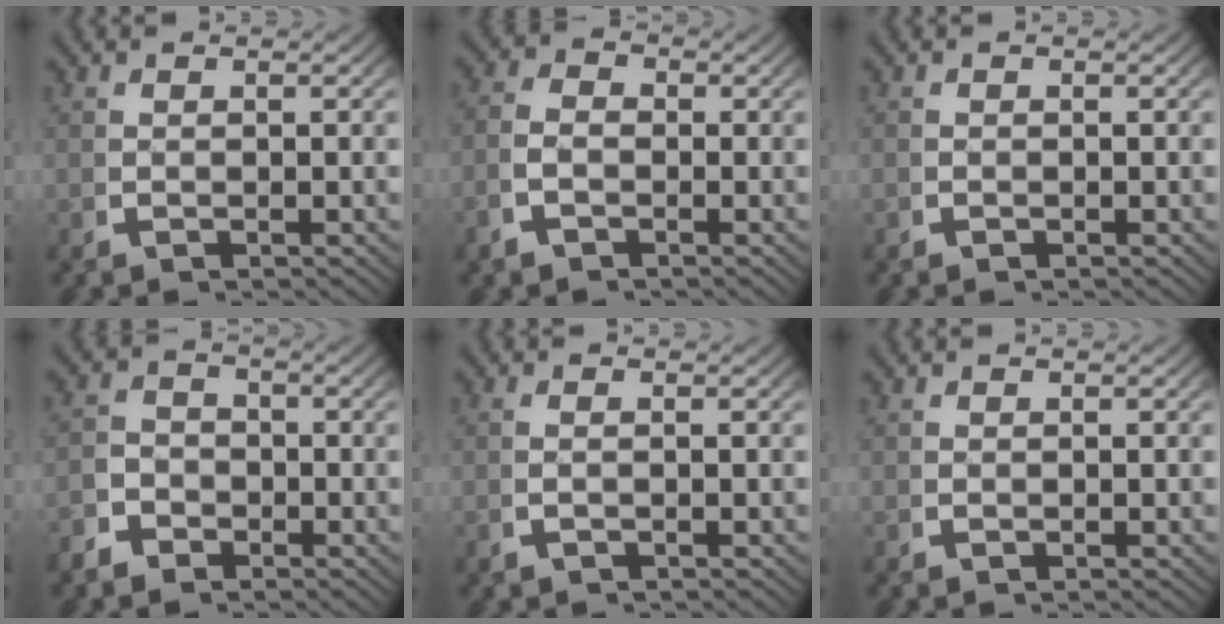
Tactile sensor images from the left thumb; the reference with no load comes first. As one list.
[{"total": 2.3, "force": [-0.9, 1.6, 1.3], "torque": [-0.024, -0.006, -0.018]}, {"total": 0.0}, {"total": 2.8, "force": [-1.8, 2.0, 0.8], "torque": [-0.007, -0.012, -0.033]}, {"total": 0.8, "force": [-0.6, -0.2, 0.5], "torque": [-0.018, -0.001, -0.005]}, {"total": 0.0}]